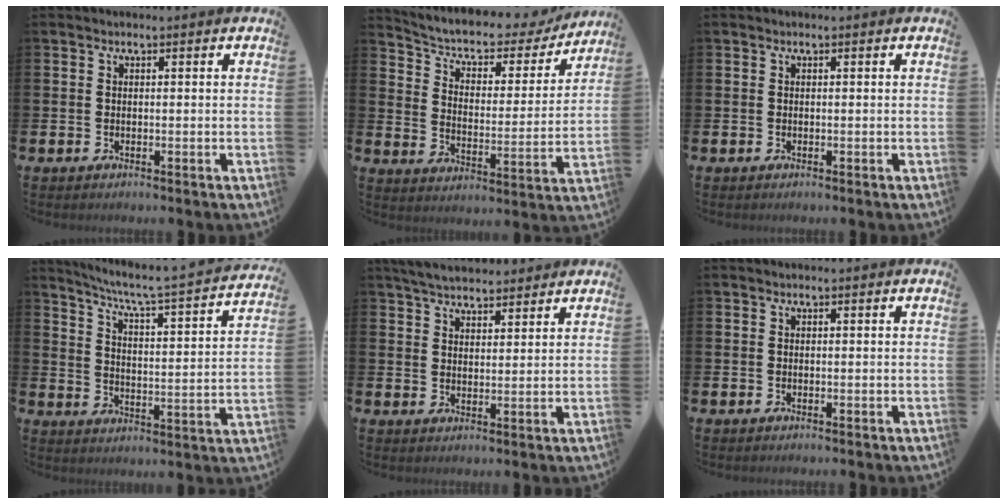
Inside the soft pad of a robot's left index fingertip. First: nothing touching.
{"total": 5.9, "force": [5.0, 2.6, 1.9], "torque": [-0.060, -0.037, 0.077]}
{"total": 0.0}
{"total": 5.3, "force": [4.6, 0.0, 2.5], "torque": [-0.071, -0.044, 0.068]}
{"total": 4.8, "force": [4.7, 1.0, 0.7], "torque": [-0.024, -0.017, 0.085]}
{"total": 0.0}